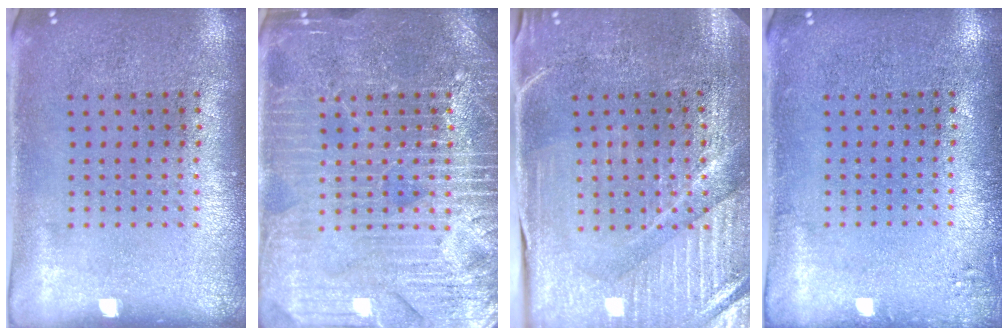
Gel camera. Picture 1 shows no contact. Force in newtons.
{"total": 4.4, "press": 4.3, "slide": 0.5}
{"total": 3.8, "press": 3.8, "slide": 0.7}
{"total": 1.0, "press": 1.0, "slide": 0.3}